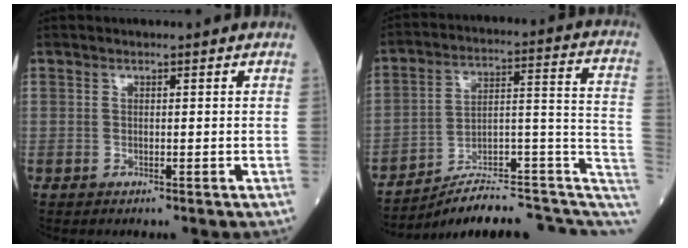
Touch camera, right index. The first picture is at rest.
{"total": 16.1, "force": [-12.6, 4.7, 8.9], "torque": [-0.079, 0.084, -0.175]}